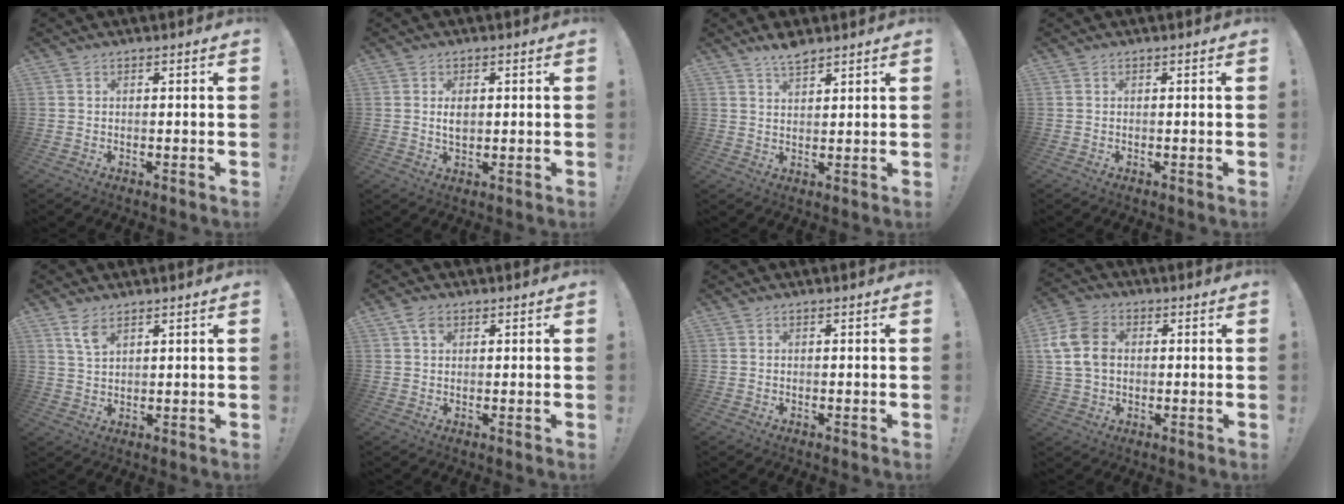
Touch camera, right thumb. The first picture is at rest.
{"total": 3.3, "force": [0.5, 1.9, 2.6], "torque": [-0.037, -0.001, 0.006]}
{"total": 4.8, "force": [4.1, 1.2, 2.3], "torque": [-0.029, -0.028, 0.069]}
{"total": 0.0}
{"total": 5.3, "force": [3.5, 2.5, 3.1], "torque": [-0.053, -0.019, 0.064]}
{"total": 2.9, "force": [1.4, 2.0, 1.6], "torque": [-0.021, -0.003, 0.025]}
{"total": 0.0}
{"total": 11.8, "force": [1.9, 8.9, 7.5], "torque": [-0.152, 0.006, 0.040]}